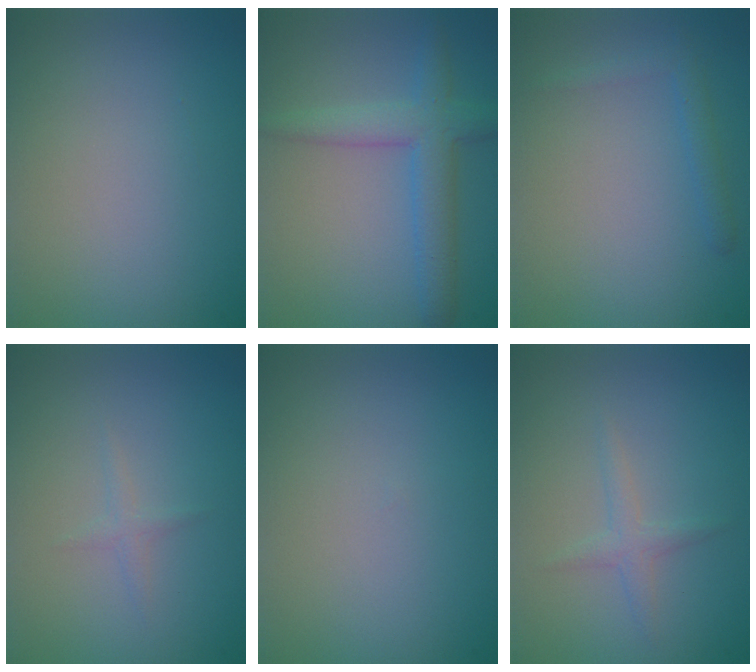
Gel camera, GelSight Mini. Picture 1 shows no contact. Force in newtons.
{"total": 4.1, "press": 4.1, "slide": 0.2}
{"total": 1.5, "press": 1.5, "slide": 0.1}
{"total": 0.8, "press": 0.8, "slide": 0.1}
{"total": 0.0}
{"total": 1.3, "press": 1.3, "slide": 0.0}